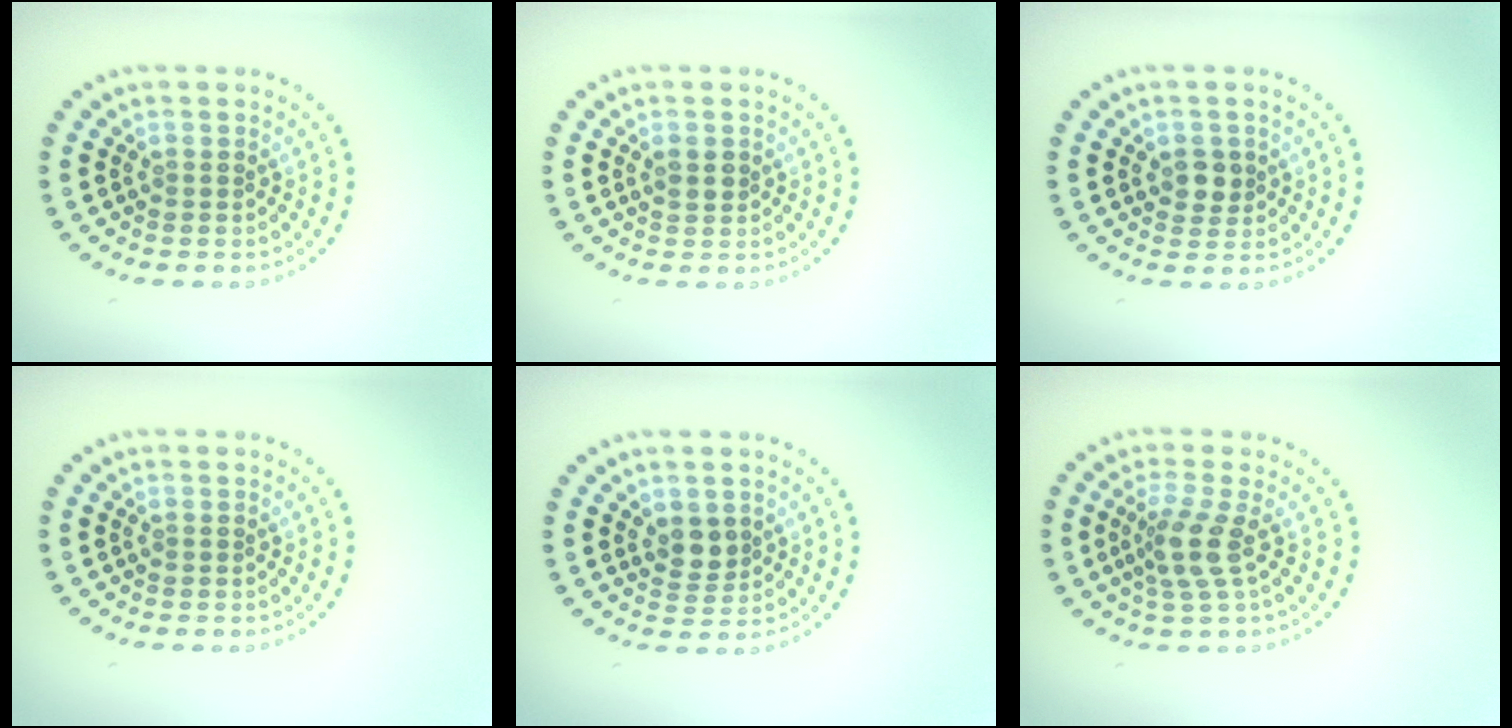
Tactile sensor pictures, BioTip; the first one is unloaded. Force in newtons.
{"total": 1.2, "press": 1.2, "slide": 0.2}
{"total": 1.9, "press": 1.9, "slide": 0.6}
{"total": 0.0}
{"total": 2.0, "press": 1.8, "slide": 0.9}
{"total": 2.9, "press": 2.2, "slide": 1.9}